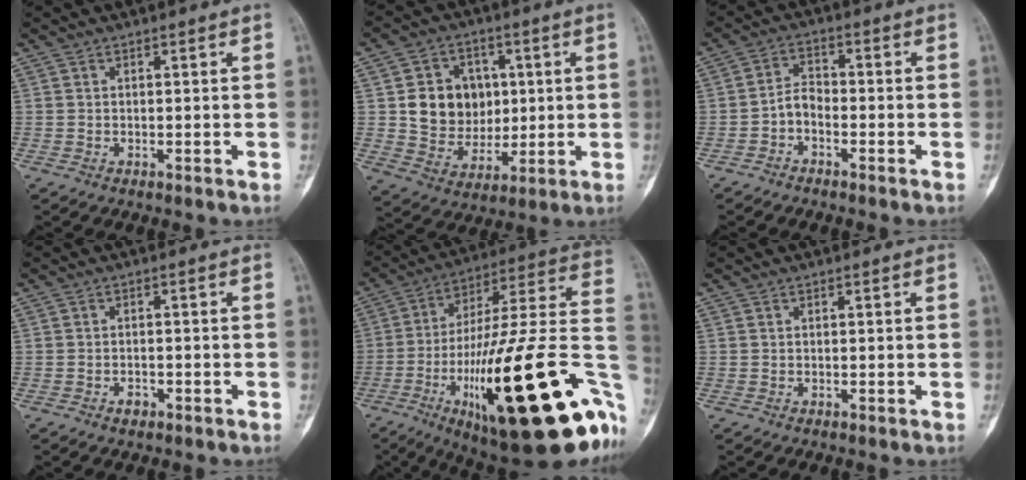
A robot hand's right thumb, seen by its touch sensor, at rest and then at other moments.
{"total": 12.7, "force": [1.9, 10.9, 6.3], "torque": [-0.056, -0.005, 0.044]}
{"total": 3.6, "force": [-1.8, 2.2, 2.2], "torque": [-0.034, 0.025, -0.043]}
{"total": 1.6, "force": [-1.0, 1.0, 0.8], "torque": [-0.012, 0.008, -0.014]}
{"total": 38.5, "force": [-11.7, 10.2, 35.2], "torque": [-0.469, 0.034, -0.177]}
{"total": 0.0}